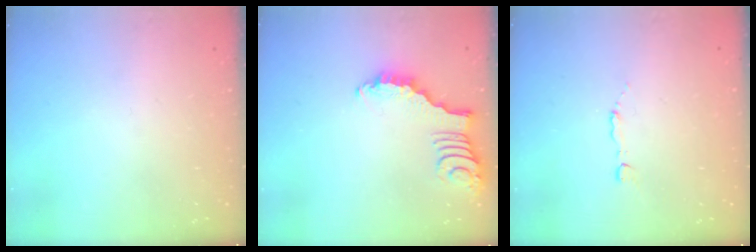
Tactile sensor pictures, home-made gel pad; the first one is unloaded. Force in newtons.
{"total": 2.6, "press": 2.6, "slide": 0.3}
{"total": 1.2, "press": 1.2, "slide": 0.2}